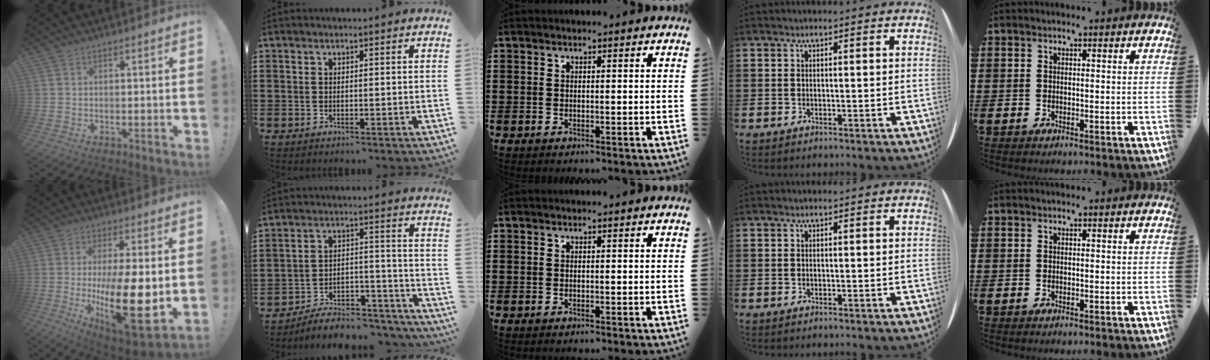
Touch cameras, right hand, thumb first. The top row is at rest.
{"thumb": {"total": 21.1, "force": [-2.4, 7.2, 19.6], "torque": [-0.331, -0.013, -0.027]}, "index": {"total": 5.9, "force": [-5.6, 1.2, 1.5], "torque": [-0.021, 0.008, -0.107]}}